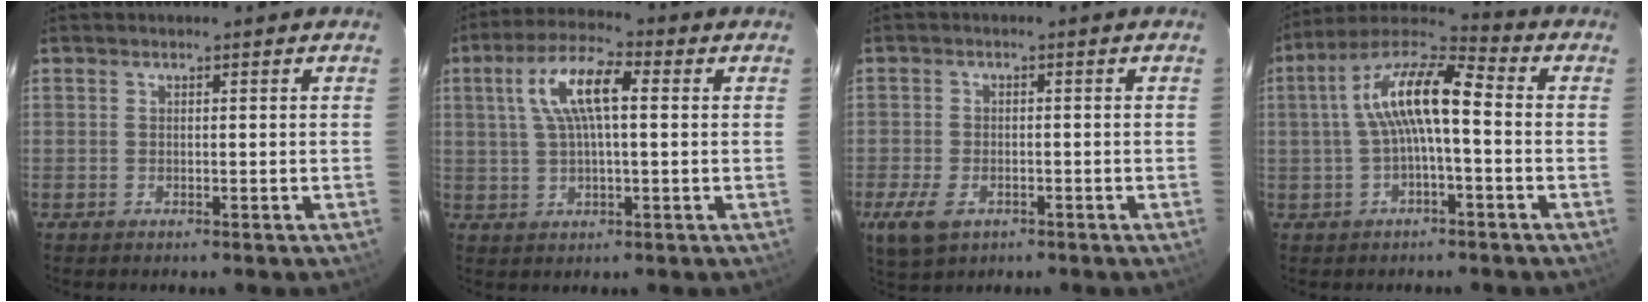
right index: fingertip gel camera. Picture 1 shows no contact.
{"total": 9.8, "force": [2.2, 3.1, 9.0], "torque": [-0.174, 0.021, 0.041]}
{"total": 6.7, "force": [-3.4, 4.0, 4.2], "torque": [-0.106, -0.017, -0.059]}
{"total": 11.6, "force": [-0.2, 3.1, 11.2], "torque": [-0.217, 0.026, -0.009]}